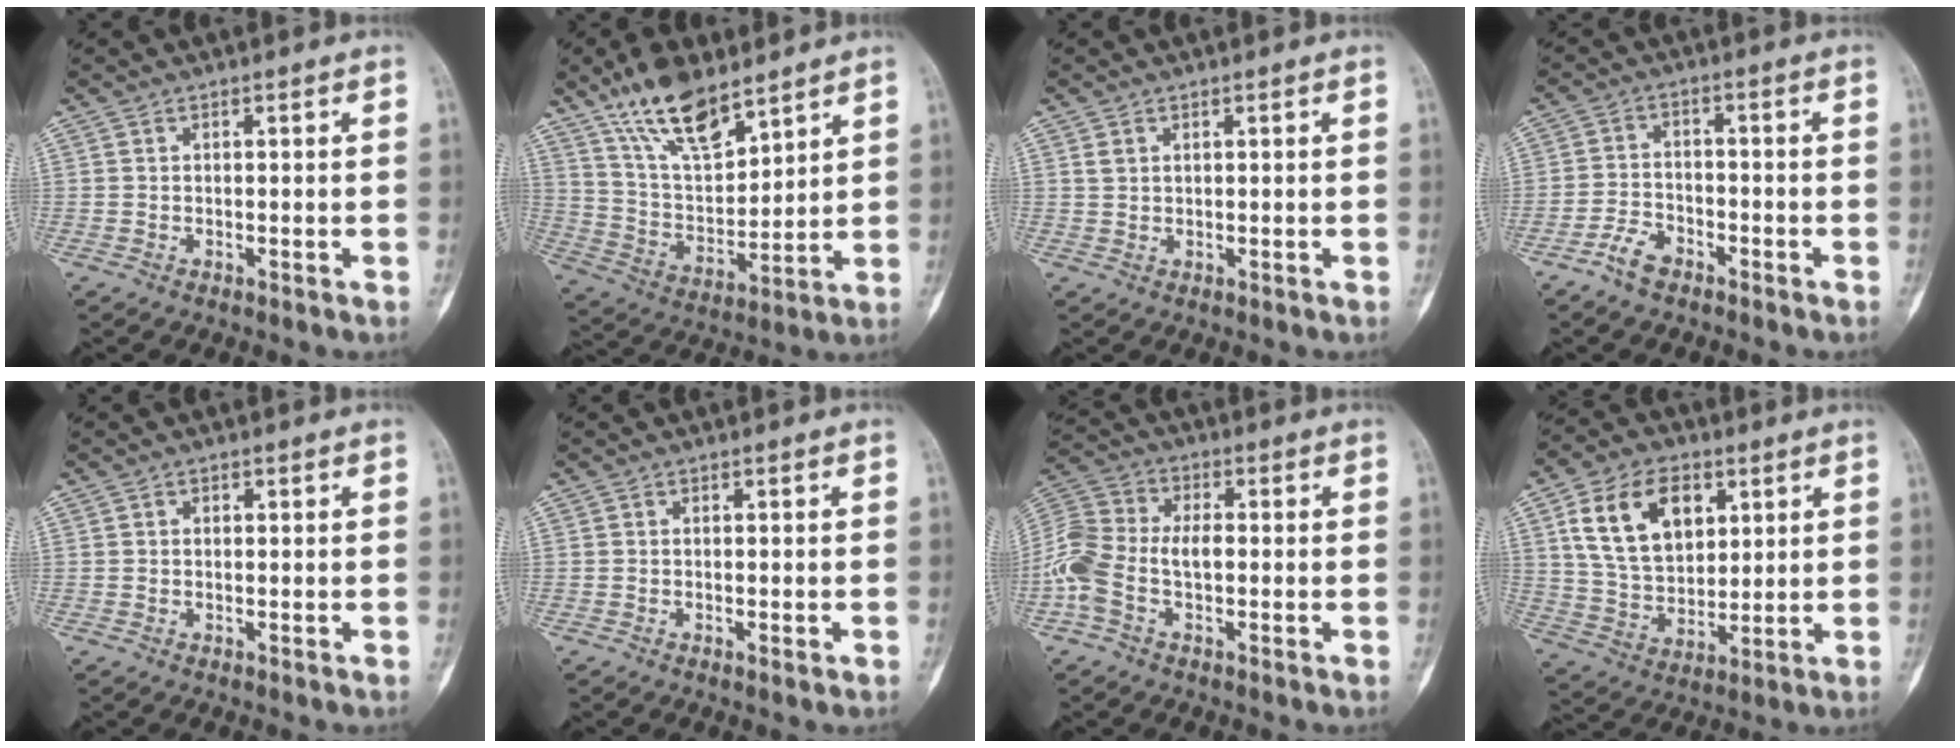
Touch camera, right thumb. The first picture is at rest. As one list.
[{"total": 15.4, "force": [10.8, 5.9, 9.2], "torque": [-0.142, -0.056, 0.212]}, {"total": 1.4, "force": [0.7, 1.0, 0.7], "torque": [-0.010, 0.002, 0.016]}, {"total": 4.7, "force": [-3.5, 2.4, 2.2], "torque": [-0.041, 0.021, -0.066]}, {"total": 0.7, "force": [0.1, 0.6, 0.4], "torque": [-0.005, 0.001, 0.000]}, {"total": 1.2, "force": [-0.4, 0.4, 1.1], "torque": [-0.017, -0.002, -0.006]}, {"total": 11.0, "force": [-2.0, 6.4, 8.7], "torque": [-0.193, 0.032, -0.046]}, {"total": 16.1, "force": [5.9, 10.5, 10.7], "torque": [-0.163, -0.015, 0.117]}]